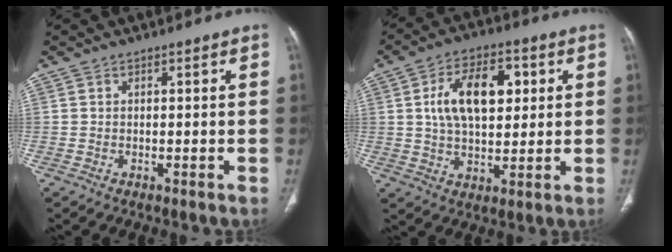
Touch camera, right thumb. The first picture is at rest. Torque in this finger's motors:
{"motor_torque": [0.10, 0.21, 0.81, 0.05, 0.22]}